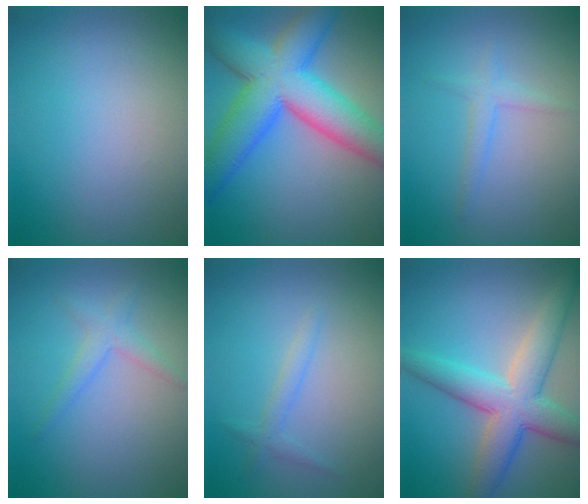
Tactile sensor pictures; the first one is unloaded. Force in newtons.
{"total": 11.0, "press": 11.0, "slide": 0.4}
{"total": 1.4, "press": 1.4, "slide": 0.1}
{"total": 1.8, "press": 1.8, "slide": 0.1}
{"total": 1.3, "press": 1.3, "slide": 0.1}
{"total": 6.9, "press": 6.9, "slide": 0.1}